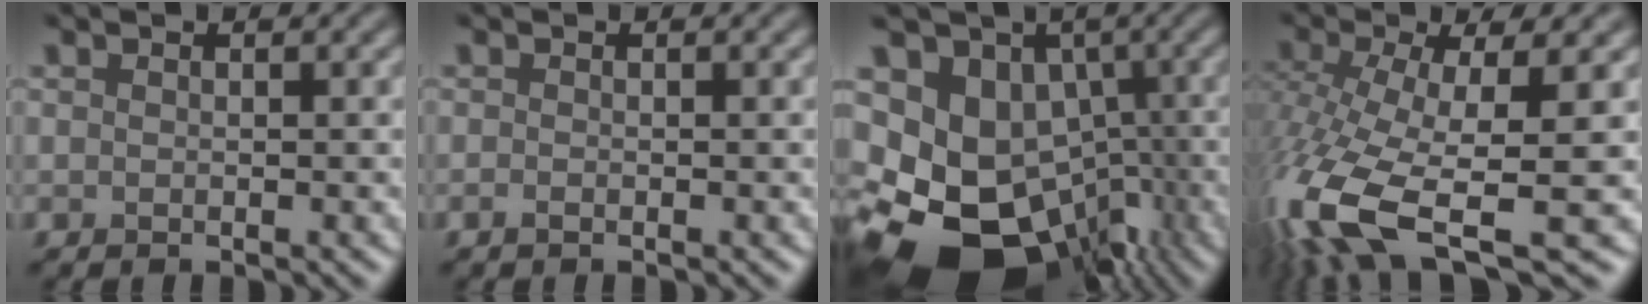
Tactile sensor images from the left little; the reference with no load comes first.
{"total": 0.5, "force": [-0.3, 0.2, 0.4], "torque": [-0.007, -0.003, -0.006]}
{"total": 17.1, "force": [-6.2, 13.4, 8.7], "torque": [-0.140, -0.023, -0.084]}
{"total": 13.0, "force": [-5.0, 4.8, 11.0], "torque": [-0.256, -0.040, -0.077]}